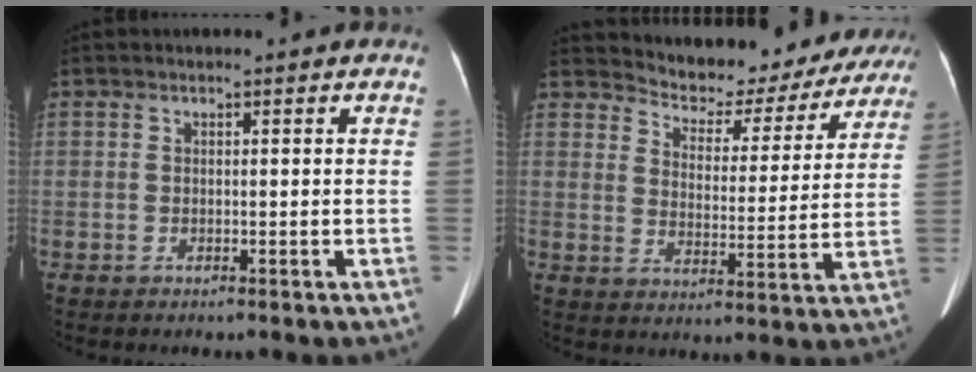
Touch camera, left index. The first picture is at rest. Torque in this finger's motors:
{"motor_torque": [1.06, -1.08, 0.07, -0.04]}